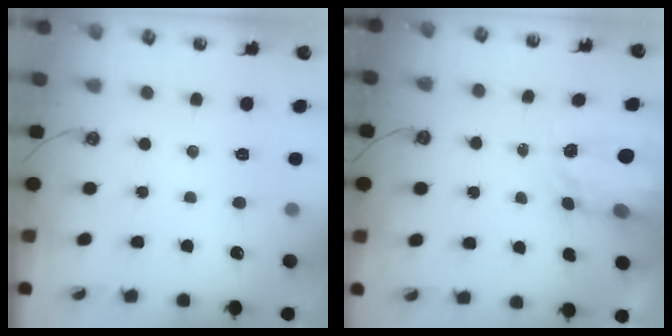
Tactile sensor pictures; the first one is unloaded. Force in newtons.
{"total": 3.6, "press": 3.6, "slide": 0.4}